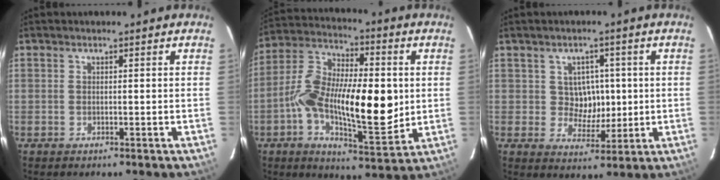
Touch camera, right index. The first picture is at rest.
{"total": 19.2, "force": [-1.6, 7.6, 17.5], "torque": [-0.321, 0.001, -0.034]}
{"total": 5.6, "force": [0.6, 5.1, 2.2], "torque": [-0.036, 0.010, 0.014]}